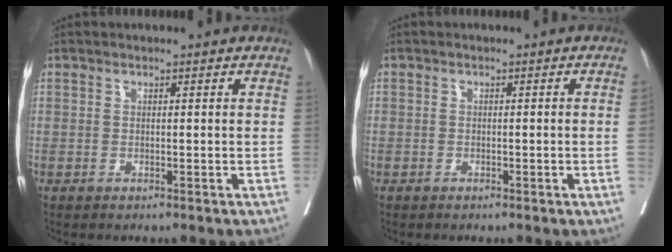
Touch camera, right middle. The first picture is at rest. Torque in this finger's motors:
{"motor_torque": [0.24, -0.63, -0.51, -0.21]}